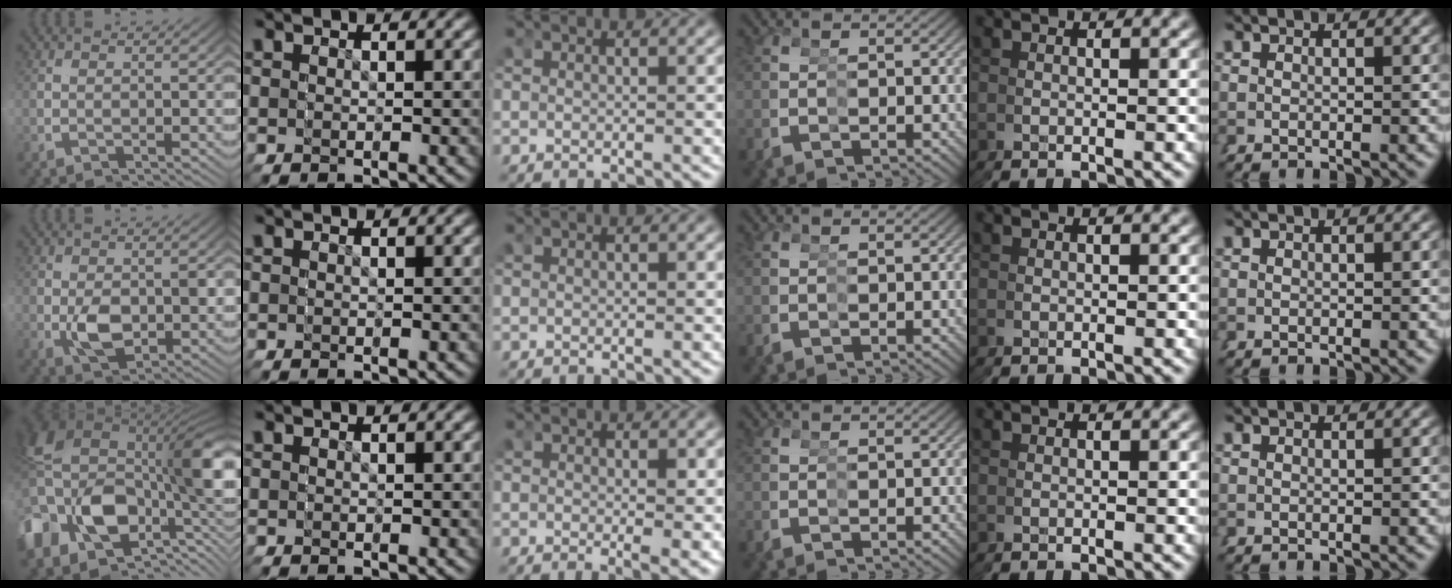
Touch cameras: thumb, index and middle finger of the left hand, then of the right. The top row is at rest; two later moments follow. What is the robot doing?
{"motion": "grasp_and_lifting", "object": "stress ball aka squeeze ball"}